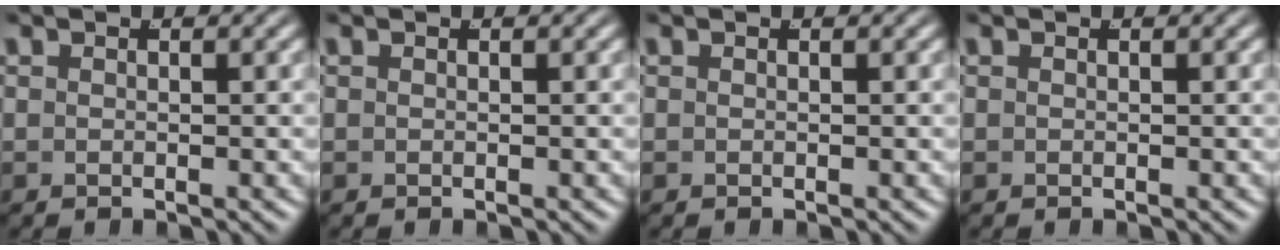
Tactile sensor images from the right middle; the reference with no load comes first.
{"total": 0.0}
{"total": 0.0}
{"total": 0.0}